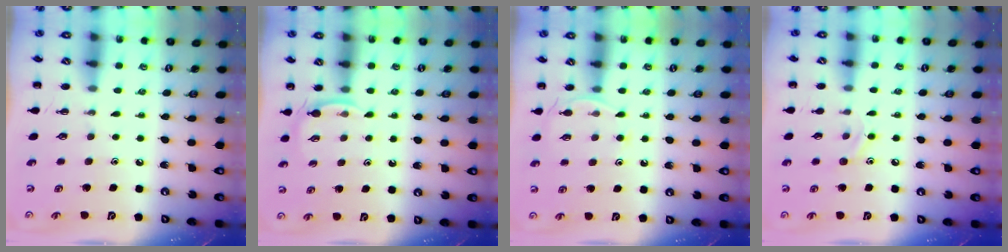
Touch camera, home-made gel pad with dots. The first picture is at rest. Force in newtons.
{"total": 4.0, "press": 3.7, "slide": 1.3}
{"total": 6.9, "press": 6.7, "slide": 1.8}
{"total": 7.3, "press": 7.1, "slide": 1.4}